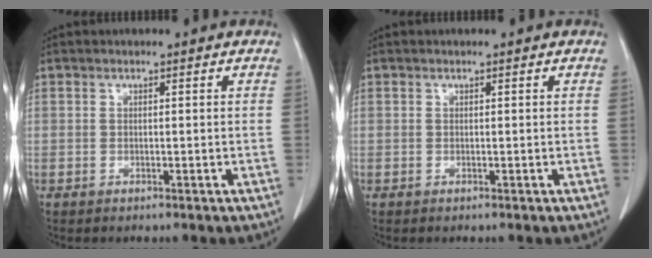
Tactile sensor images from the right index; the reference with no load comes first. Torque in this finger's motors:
{"motor_torque": [-0.02, 0.08, 0.06, -0.01]}